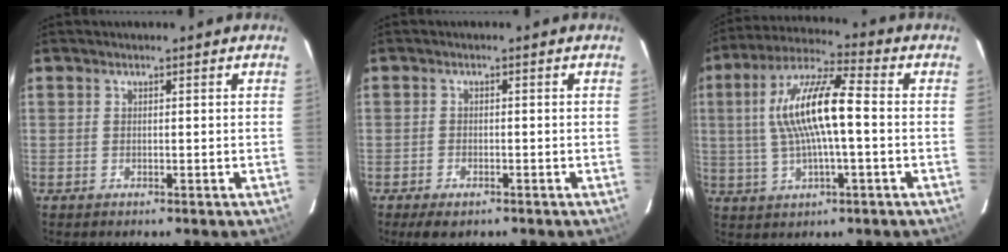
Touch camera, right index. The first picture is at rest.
{"total": 3.4, "force": [-2.6, 1.4, 1.7], "torque": [-0.045, -0.013, -0.042]}
{"total": 13.2, "force": [0.5, 2.7, 12.9], "torque": [-0.246, 0.016, 0.007]}